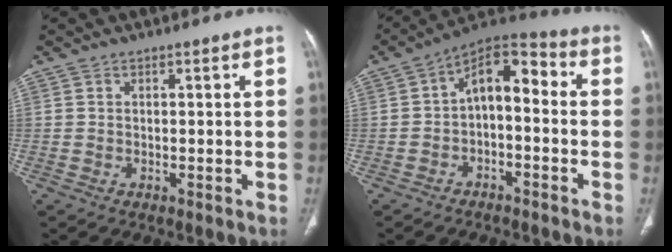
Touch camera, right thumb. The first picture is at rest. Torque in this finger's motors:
{"motor_torque": [1.91, 3.10, 1.15, -0.67, 0.07]}